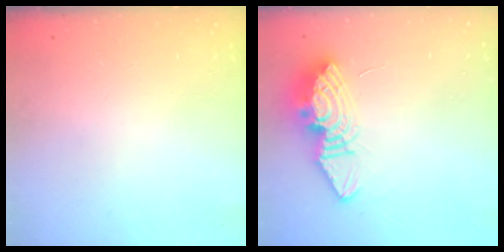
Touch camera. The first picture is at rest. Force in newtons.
{"total": 13.1, "press": 13.0, "slide": 1.3}